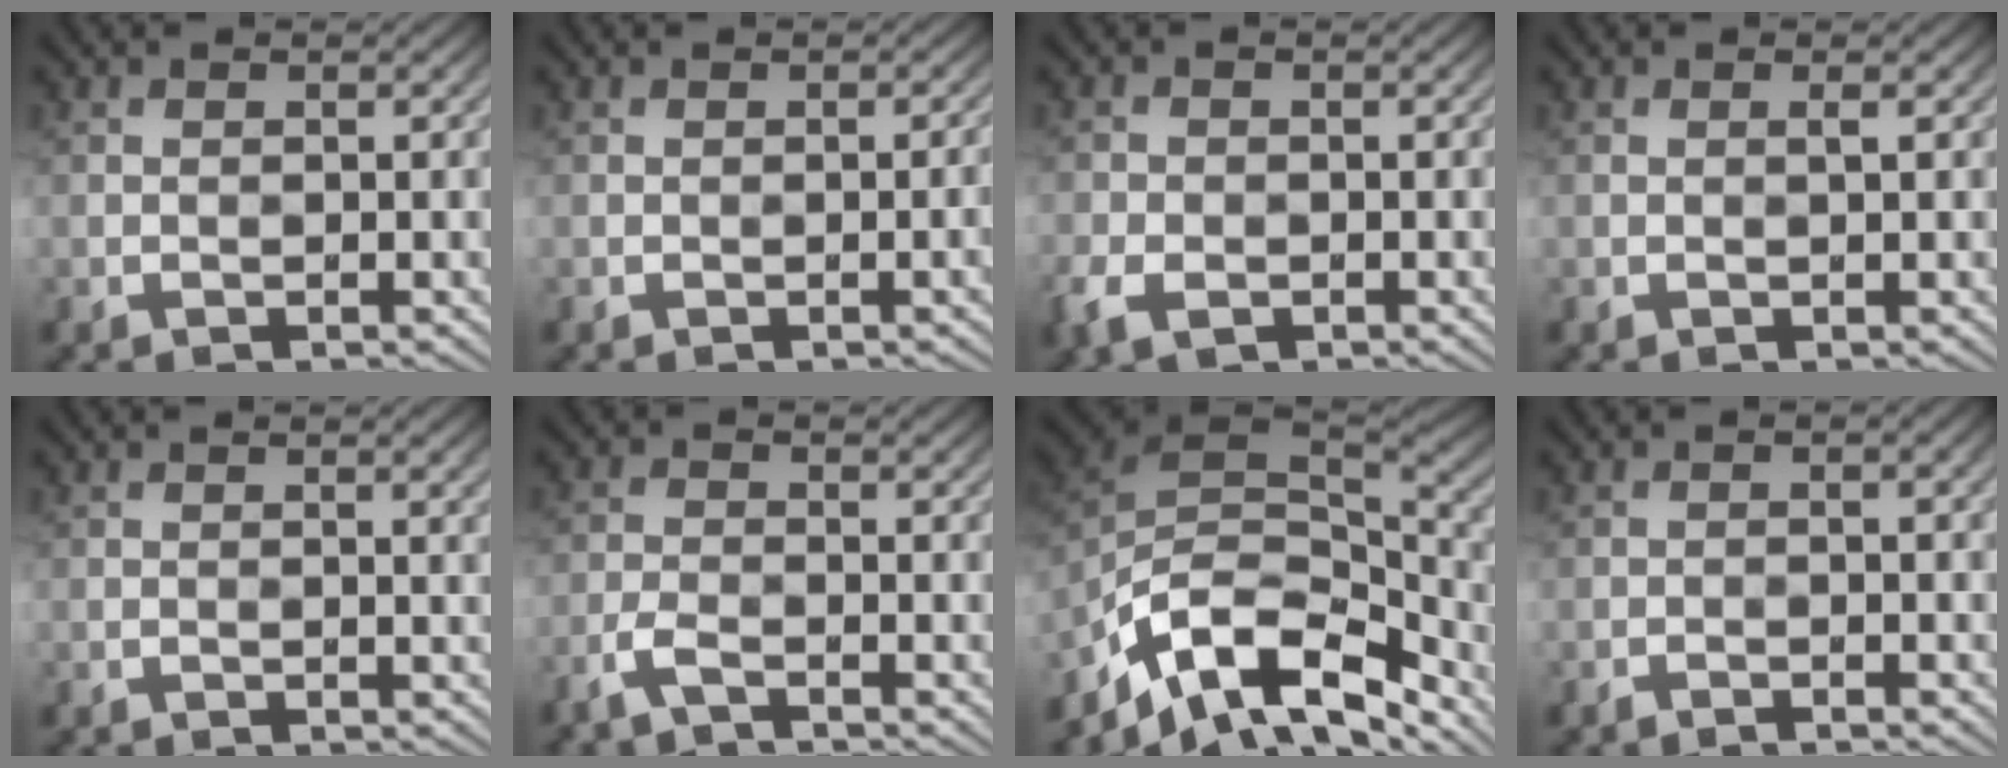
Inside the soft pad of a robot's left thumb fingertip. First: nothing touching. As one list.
[{"total": 2.0, "force": [-1.0, 0.4, 1.7], "torque": [-0.011, 0.007, -0.013]}, {"total": 4.3, "force": [-1.6, 3.0, 2.7], "torque": [-0.052, -0.012, -0.038]}, {"total": 1.2, "force": [0.9, 0.0, 0.8], "torque": [0.004, 0.003, 0.009]}, {"total": 1.6, "force": [0.3, 0.4, 1.5], "torque": [-0.006, 0.004, 0.002]}, {"total": 3.2, "force": [-2.2, 0.9, 2.1], "torque": [-0.045, -0.005, -0.048]}, {"total": 12.7, "force": [-4.4, 6.9, 9.7], "torque": [-0.230, -0.018, -0.070]}, {"total": 1.8, "force": [-1.2, 0.2, 1.4], "torque": [-0.018, 0.009, -0.020]}]